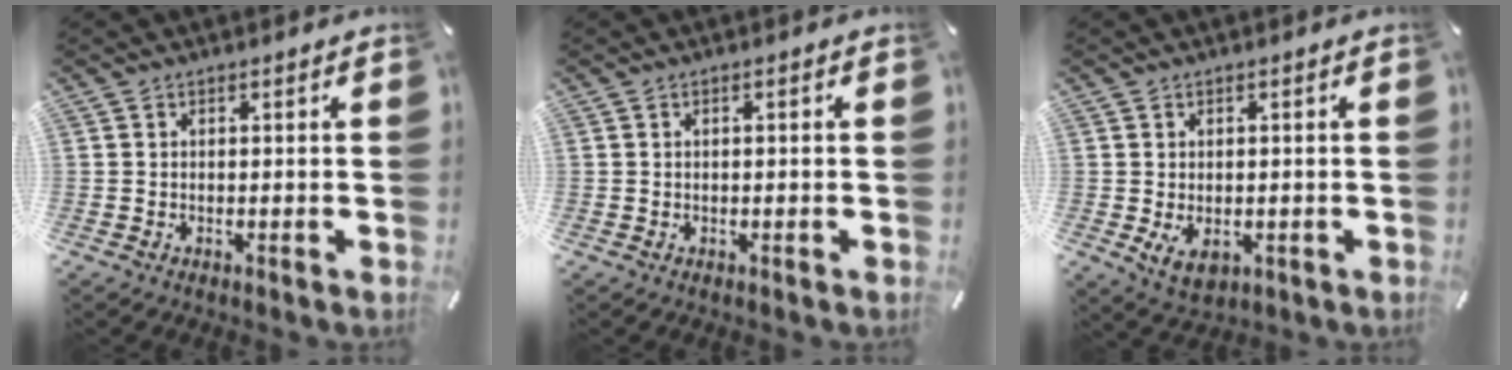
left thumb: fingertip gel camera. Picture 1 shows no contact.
{"total": 0.7, "force": [-0.1, 0.2, 0.6], "torque": [-0.011, 0.001, -0.002]}
{"total": 4.0, "force": [-1.1, 2.7, 2.8], "torque": [-0.050, -0.002, -0.021]}